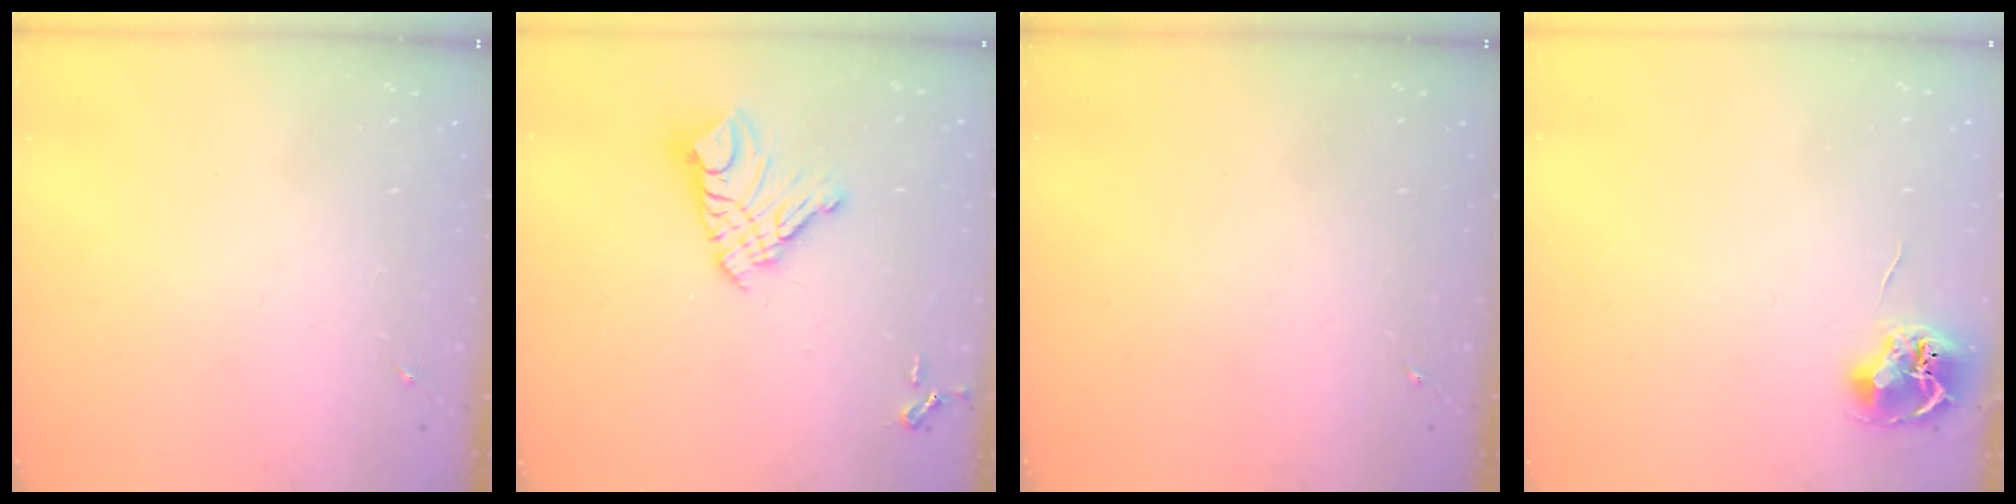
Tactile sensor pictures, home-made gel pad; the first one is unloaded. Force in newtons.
{"total": 14.6, "press": 14.5, "slide": 1.6}
{"total": 0.0}
{"total": 7.6, "press": 7.5, "slide": 0.6}